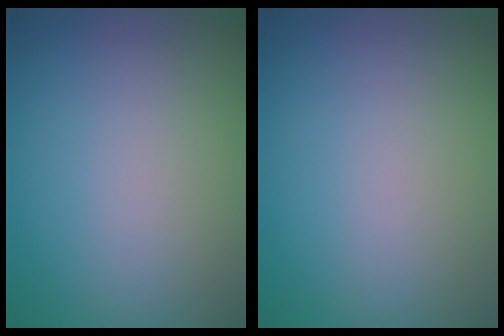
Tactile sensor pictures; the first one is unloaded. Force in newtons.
{"total": 0.0}